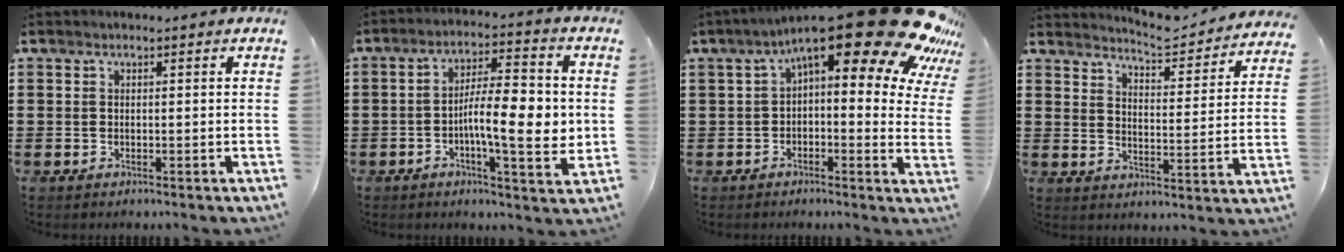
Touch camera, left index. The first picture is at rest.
{"total": 11.1, "force": [-0.9, 3.5, 10.6], "torque": [-0.158, 0.004, -0.017]}
{"total": 19.3, "force": [12.4, 4.8, 14.0], "torque": [-0.199, -0.083, 0.196]}
{"total": 5.1, "force": [5.0, -0.4, 0.9], "torque": [-0.034, -0.042, 0.082]}